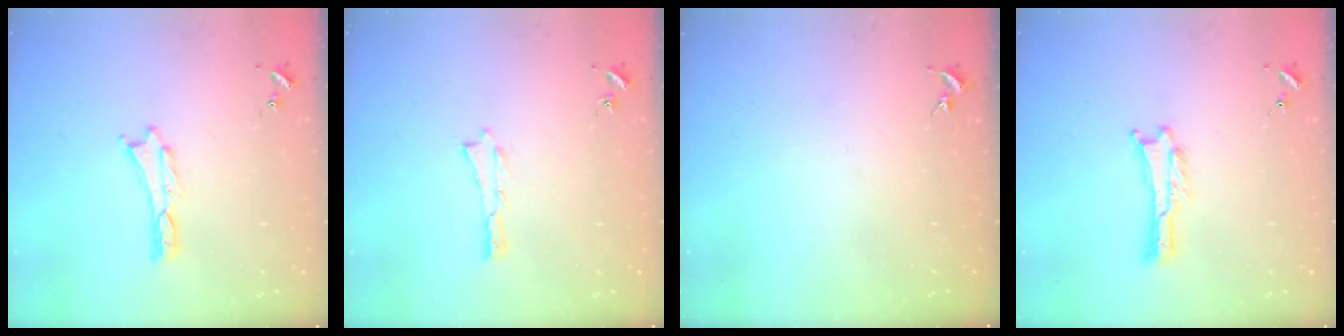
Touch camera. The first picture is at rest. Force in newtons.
{"total": 0.0}
{"total": 0.0}
{"total": 0.0}